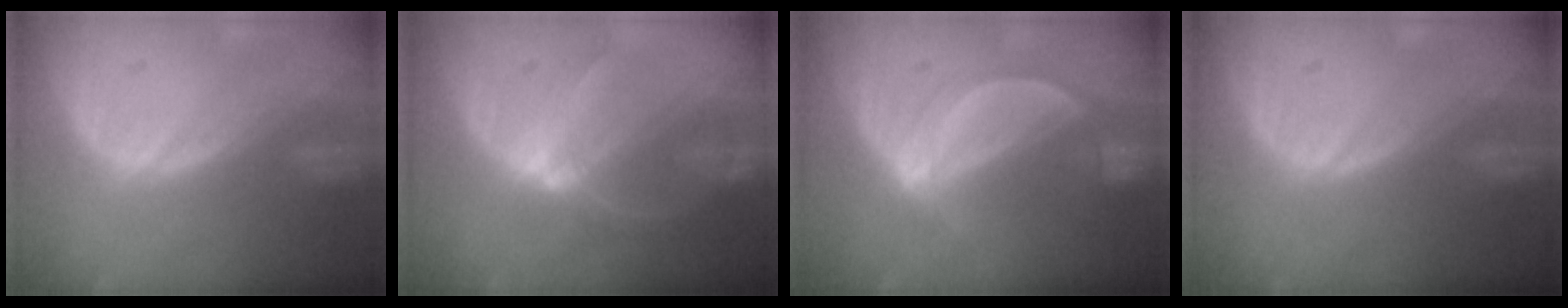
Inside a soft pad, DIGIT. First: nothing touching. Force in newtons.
{"total": 5.8, "press": 5.7, "slide": 0.5}
{"total": 5.3, "press": 4.8, "slide": 2.3}
{"total": 0.0}